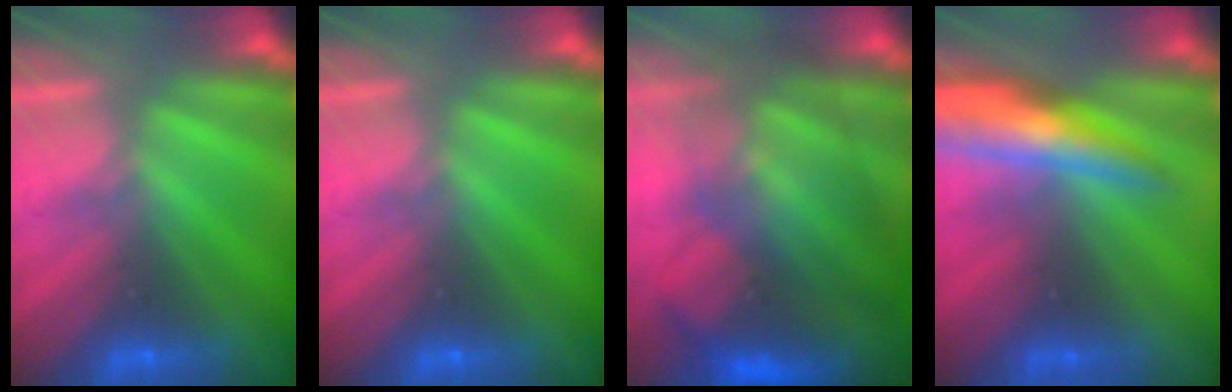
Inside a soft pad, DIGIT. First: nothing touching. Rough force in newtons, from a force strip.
{"total": 0.0}
{"total": 8.7}
{"total": 7.9}